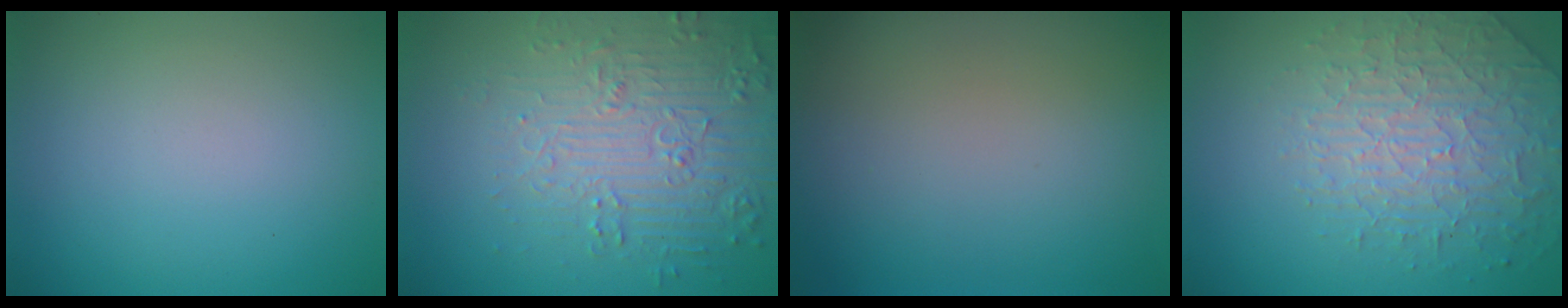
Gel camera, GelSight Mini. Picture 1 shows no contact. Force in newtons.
{"total": 5.0, "press": 4.8, "slide": 1.3}
{"total": 0.0}
{"total": 3.9, "press": 3.9, "slide": 0.5}